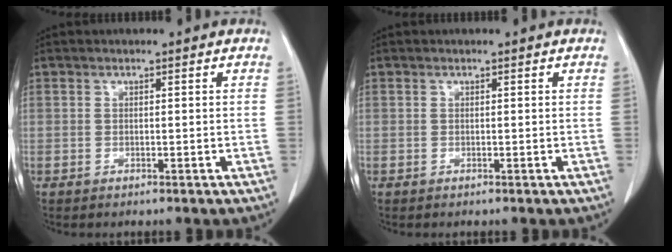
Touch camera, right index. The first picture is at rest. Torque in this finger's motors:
{"motor_torque": [0.00, 0.00, 0.00, 0.00]}